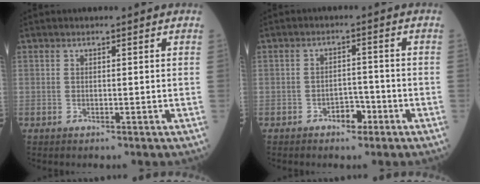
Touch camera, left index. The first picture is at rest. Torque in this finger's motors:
{"motor_torque": [-0.01, 0.02, 0.03, 0.01]}